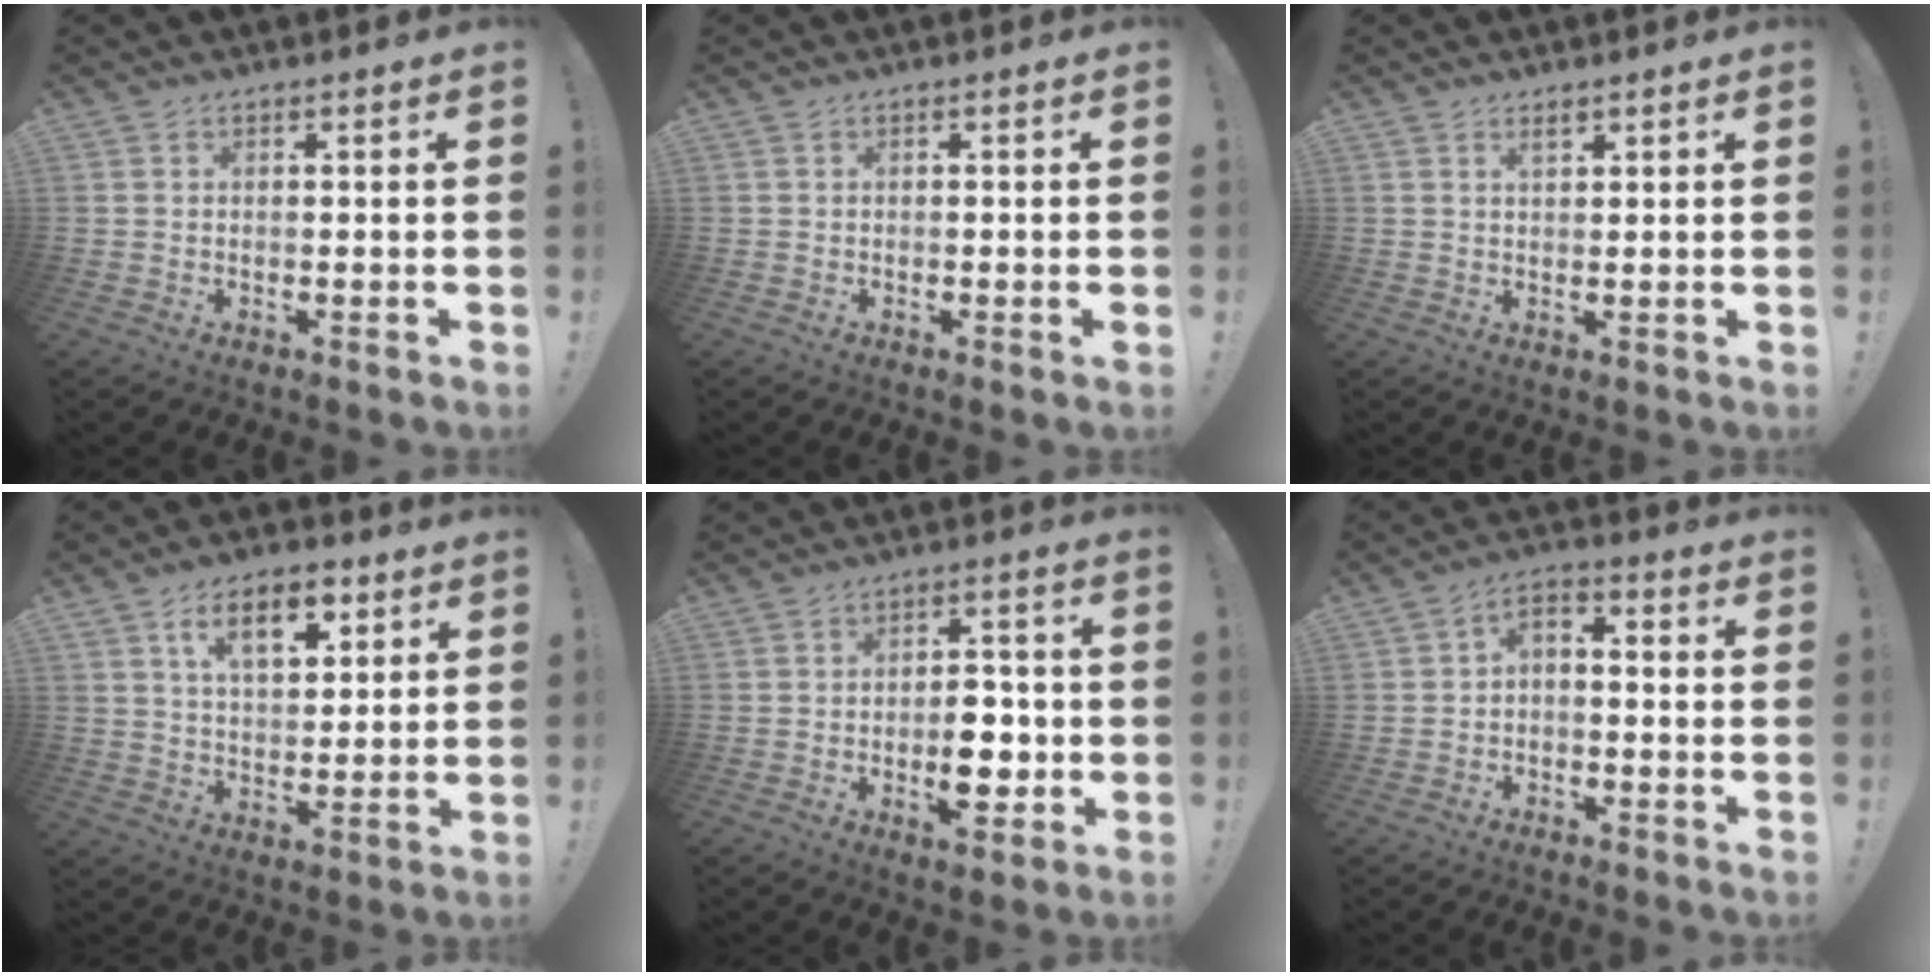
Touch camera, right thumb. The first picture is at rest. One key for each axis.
{"total": 1.0, "fx": -0.3, "fy": -0.5, "fz": 0.8, "tx": -0.016, "ty": -0.001, "tz": -0.004}
{"total": 1.8, "fx": 1.5, "fy": 0.8, "fz": 0.7, "tx": -0.008, "ty": -0.003, "tz": 0.026}
{"total": 11.6, "fx": 5.7, "fy": 6.1, "fz": 8.0, "tx": -0.126, "ty": -0.004, "tz": 0.101}
{"total": 9.0, "fx": -2.3, "fy": 4.7, "fz": 7.3, "tx": -0.098, "ty": 0.012, "tz": -0.034}
{"total": 4.2, "fx": -3.1, "fy": 1.9, "fz": 2.1, "tx": -0.040, "ty": 0.011, "tz": -0.056}